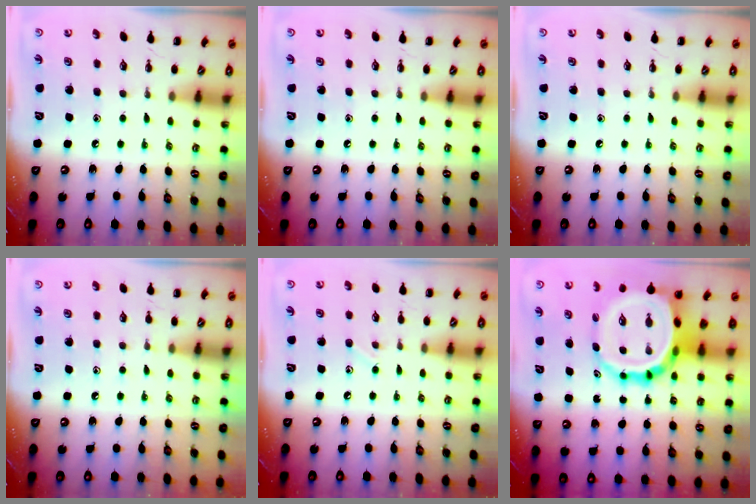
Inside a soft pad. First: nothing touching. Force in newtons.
{"total": 0.0}
{"total": 0.0}
{"total": 3.3, "press": 3.1, "slide": 1.2}
{"total": 4.6, "press": 4.3, "slide": 1.6}
{"total": 15.3, "press": 14.8, "slide": 3.9}